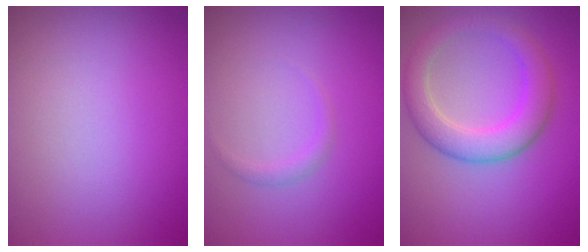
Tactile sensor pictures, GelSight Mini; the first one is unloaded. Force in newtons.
{"total": 0.8, "press": 0.8, "slide": 0.1}
{"total": 4.3, "press": 4.3, "slide": 0.1}